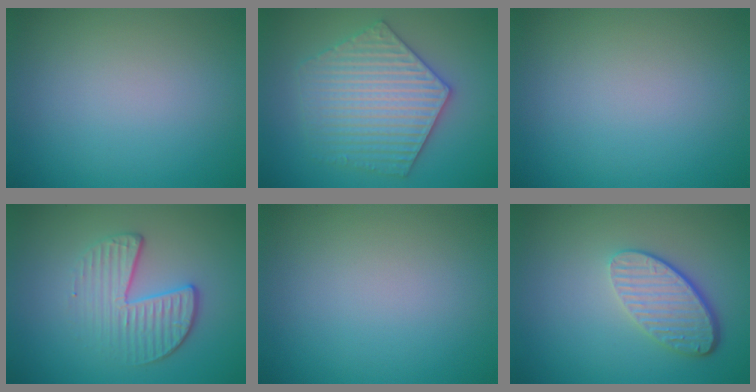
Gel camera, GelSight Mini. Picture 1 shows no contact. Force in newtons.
{"total": 5.9, "press": 5.8, "slide": 0.9}
{"total": 0.0}
{"total": 3.9, "press": 3.0, "slide": 2.6}
{"total": 0.0}
{"total": 4.6, "press": 3.4, "slide": 3.1}